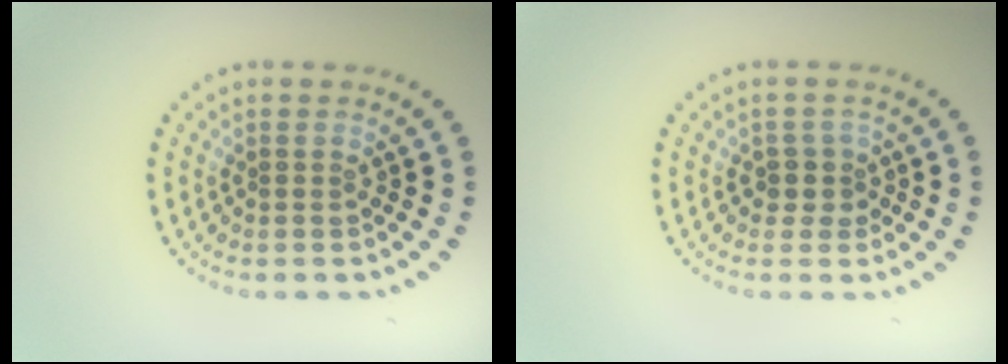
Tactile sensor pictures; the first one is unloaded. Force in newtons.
{"total": 1.7, "press": 1.4, "slide": 0.9}